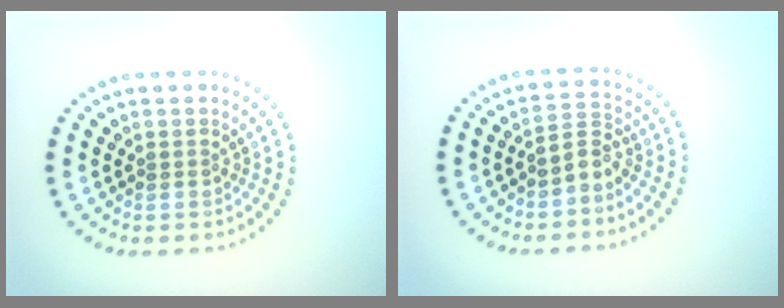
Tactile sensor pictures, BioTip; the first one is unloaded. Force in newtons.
{"total": 2.3, "press": 1.5, "slide": 1.7}